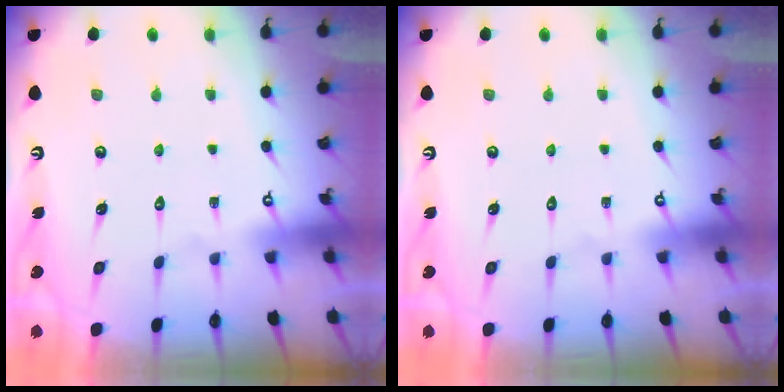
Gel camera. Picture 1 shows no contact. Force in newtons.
{"total": 0.0}